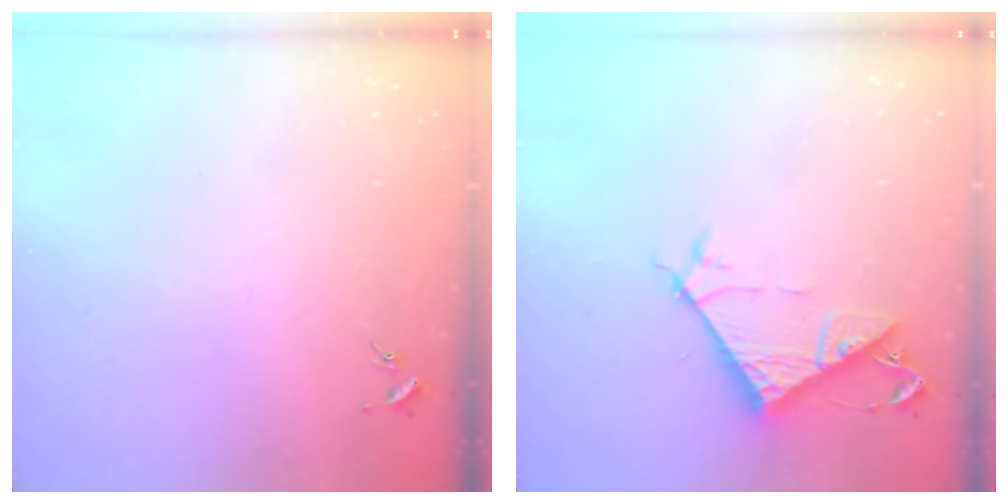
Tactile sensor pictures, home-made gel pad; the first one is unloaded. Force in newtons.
{"total": 7.0, "press": 7.0, "slide": 0.7}